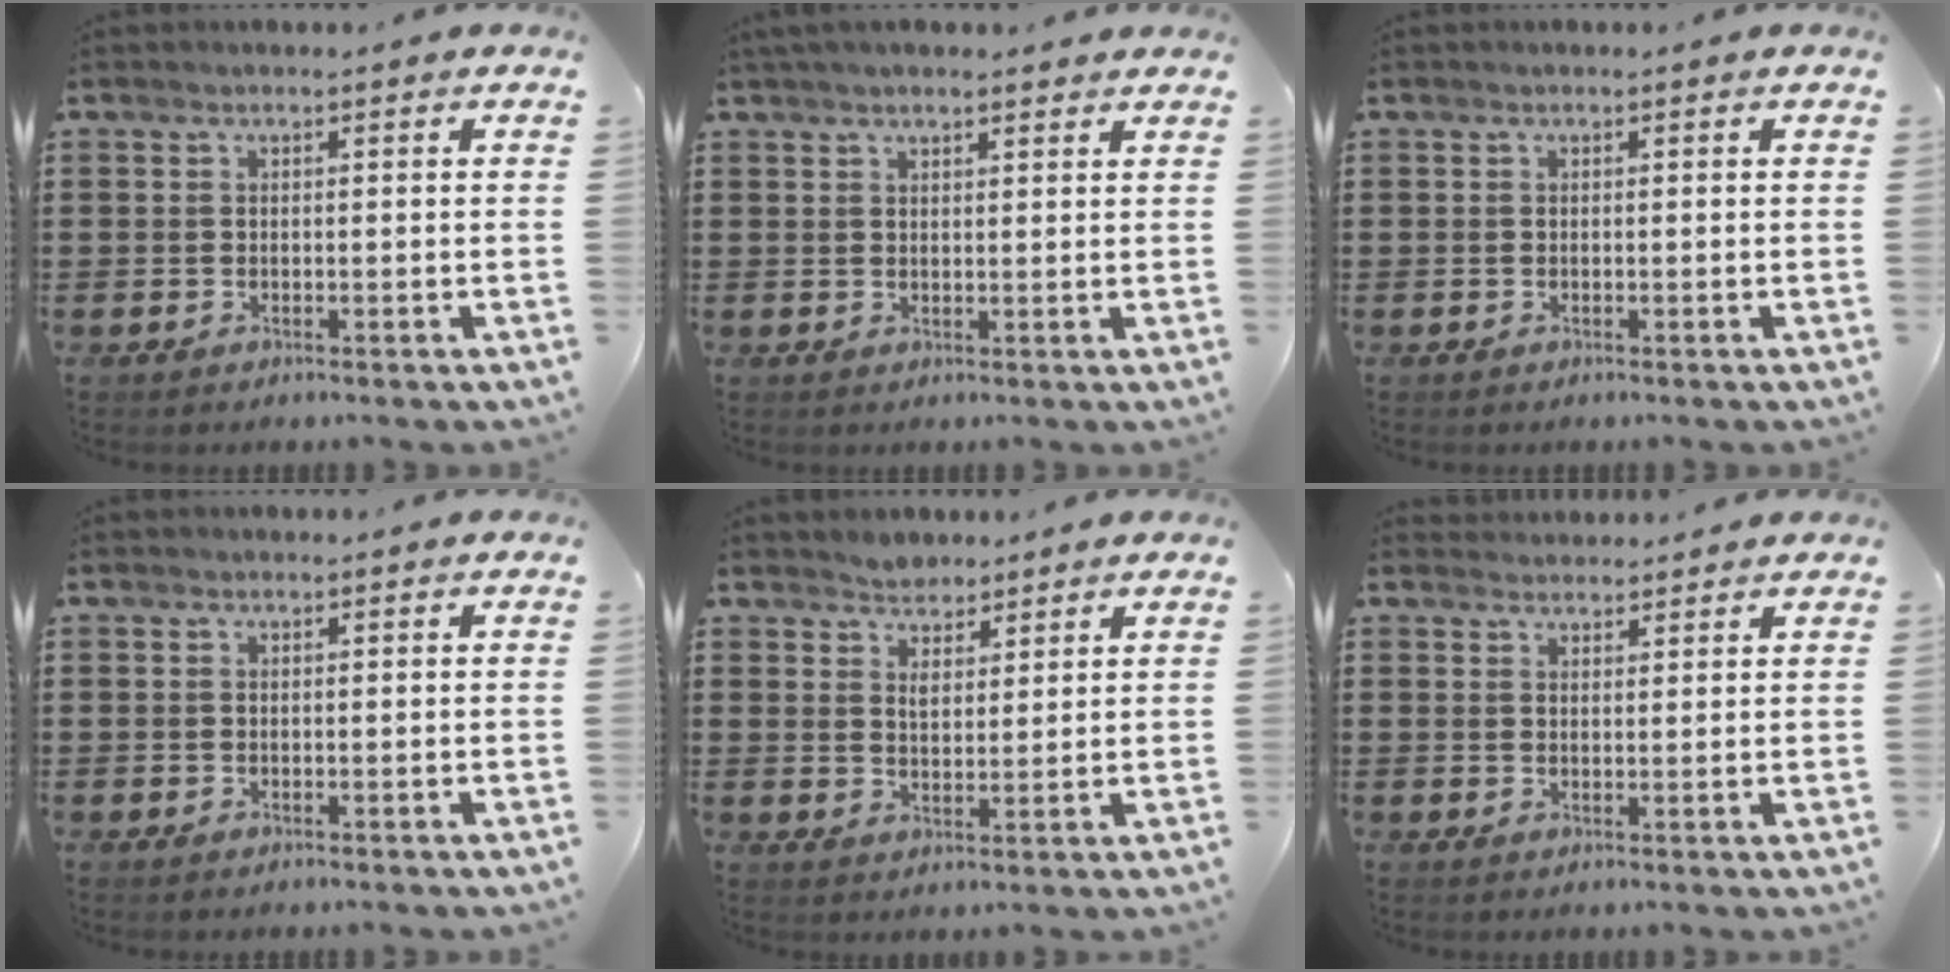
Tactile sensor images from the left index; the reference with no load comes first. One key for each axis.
{"total": 2.3, "fx": 2.0, "fy": 0.4, "fz": 1.1, "tx": -0.025, "ty": 0.004, "tz": 0.037}
{"total": 0.0}
{"total": 0.0}
{"total": 2.9, "fx": 2.5, "fy": 1.5, "fz": 0.3, "tx": -0.016, "ty": 0.007, "tz": 0.048}
{"total": 2.0, "fx": 2.0, "fy": 0.3, "fz": -0.3, "tx": 0.000, "ty": -0.002, "tz": 0.039}